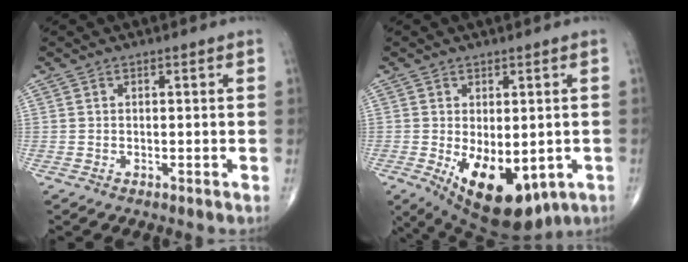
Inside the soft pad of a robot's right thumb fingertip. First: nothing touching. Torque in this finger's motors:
{"motor_torque": [-0.37, 1.06, 0.69, 0.20, 0.13]}